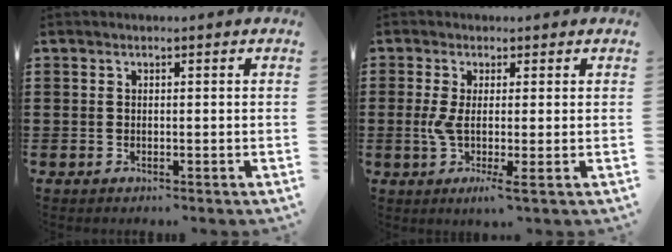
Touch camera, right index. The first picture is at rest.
{"total": 4.1, "force": [-0.5, 0.5, 4.0], "torque": [-0.099, -0.014, -0.015]}